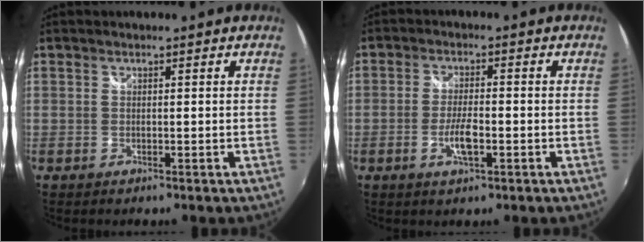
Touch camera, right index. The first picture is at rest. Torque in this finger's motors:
{"motor_torque": [1.39, -0.01, 0.29, 0.07]}